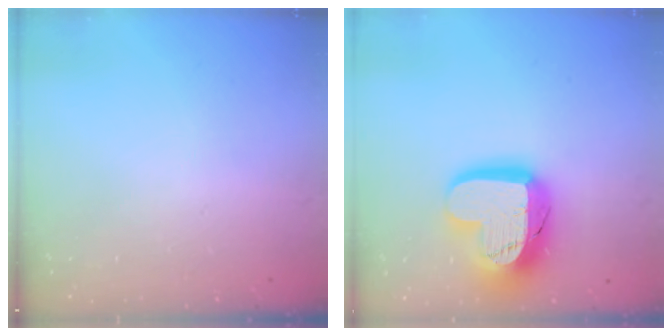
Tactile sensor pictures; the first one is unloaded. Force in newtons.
{"total": 18.9, "press": 18.8, "slide": 1.7}